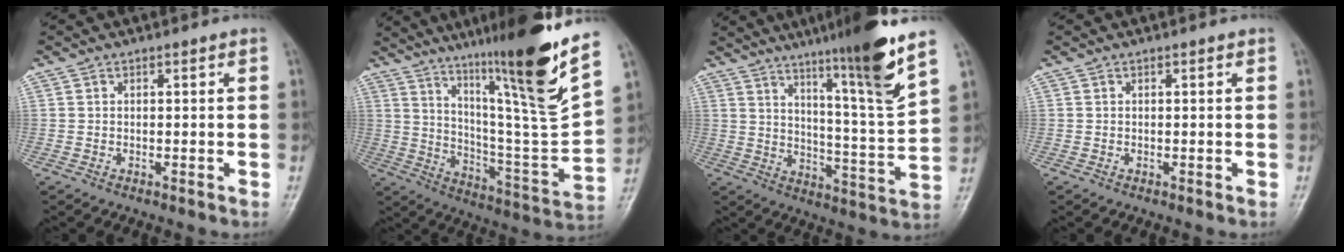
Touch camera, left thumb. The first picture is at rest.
{"total": 24.0, "force": [15.4, 0.6, 18.4], "torque": [-0.258, -0.084, 0.257]}
{"total": 16.7, "force": [10.8, -0.1, 12.7], "torque": [-0.182, -0.064, 0.170]}
{"total": 0.0}